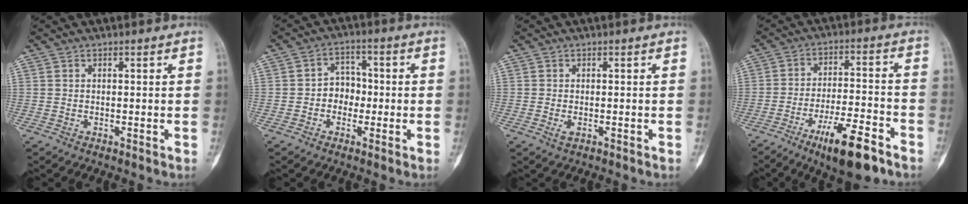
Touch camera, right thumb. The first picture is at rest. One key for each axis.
{"total": 5.1, "fx": -1.0, "fy": 4.3, "fz": 2.6, "tx": -0.004, "ty": 0.019, "tz": -0.028}
{"total": 1.3, "fx": -0.5, "fy": 0.6, "fz": 1.0, "tx": -0.026, "ty": -0.003, "tz": -0.010}
{"total": 13.3, "fx": -8.2, "fy": 3.6, "fz": 9.8, "tx": -0.162, "ty": 0.049, "tz": -0.131}